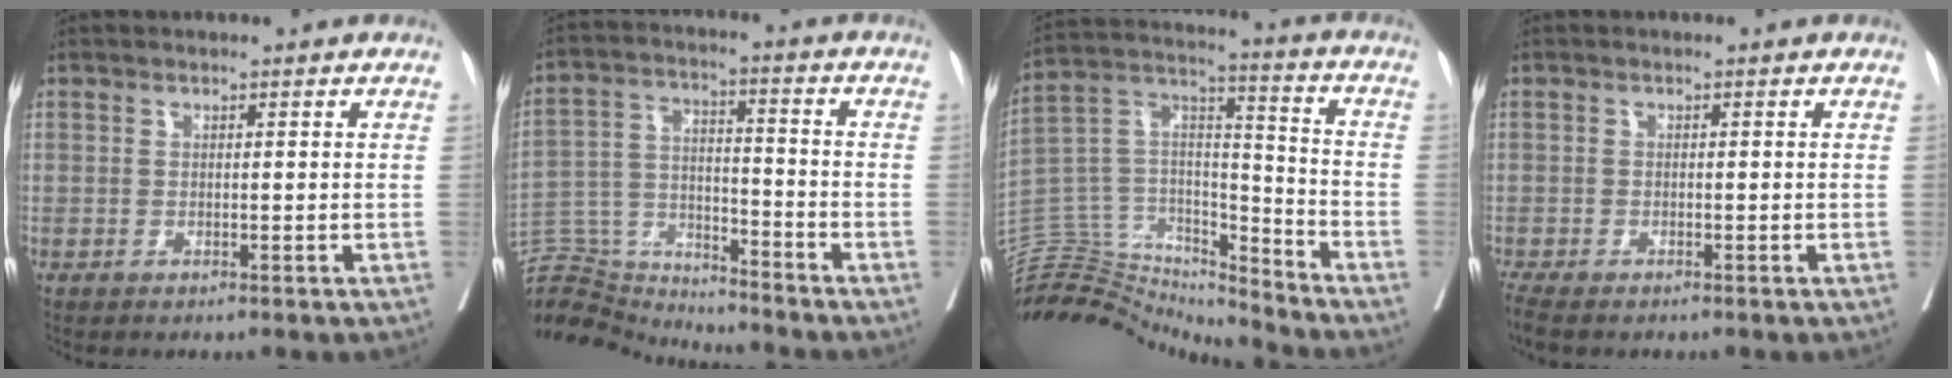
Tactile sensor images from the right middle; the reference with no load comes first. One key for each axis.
{"total": 13.3, "fx": -13.0, "fy": 2.7, "fz": 0.6, "tx": -0.020, "ty": 0.050, "tz": -0.229}
{"total": 17.0, "fx": -16.6, "fy": 3.6, "fz": 1.3, "tx": -0.021, "ty": 0.077, "tz": -0.288}
{"total": 2.4, "fx": -2.1, "fy": 0.4, "fz": 1.2, "tx": -0.023, "ty": -0.008, "tz": -0.039}